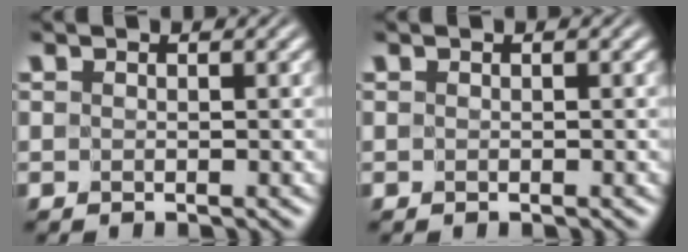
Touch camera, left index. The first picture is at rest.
{"total": 0.0}